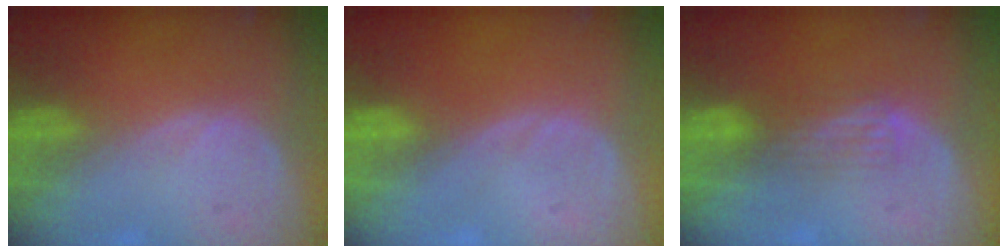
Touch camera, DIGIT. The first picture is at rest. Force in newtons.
{"total": 0.0}
{"total": 2.9, "press": 2.6, "slide": 1.2}